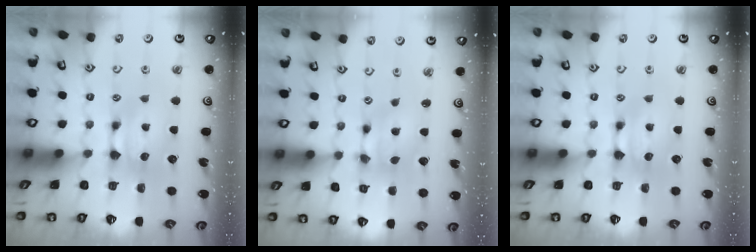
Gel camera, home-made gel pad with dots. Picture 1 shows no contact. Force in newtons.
{"total": 5.2, "press": 4.8, "slide": 2.0}
{"total": 0.0}